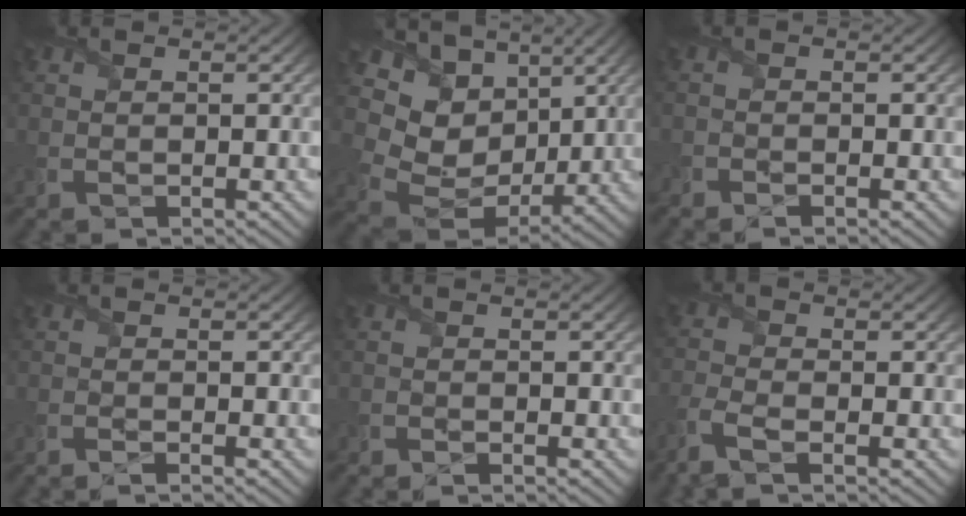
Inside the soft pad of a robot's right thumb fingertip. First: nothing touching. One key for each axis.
{"total": 13.2, "fx": 4.4, "fy": 10.2, "fz": 7.2, "tx": -0.195, "ty": 0.009, "tz": 0.088}
{"total": 1.2, "fx": -1.2, "fy": 0.1, "fz": 0.2, "tx": -0.007, "ty": -0.005, "tz": -0.028}
{"total": 1.0, "fx": -0.9, "fy": -0.3, "fz": 0.4, "tx": -0.011, "ty": -0.002, "tz": -0.020}
{"total": 1.1, "fx": -1.1, "fy": -0.1, "fz": 0.1, "tx": -0.004, "ty": -0.004, "tz": -0.026}
{"total": 4.0, "fx": -2.7, "fy": 1.1, "fz": 2.8, "tx": -0.077, "ty": -0.010, "tz": -0.070}